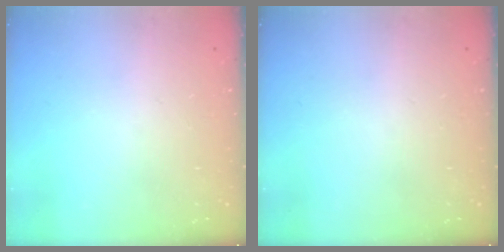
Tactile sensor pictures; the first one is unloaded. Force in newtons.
{"total": 0.0}